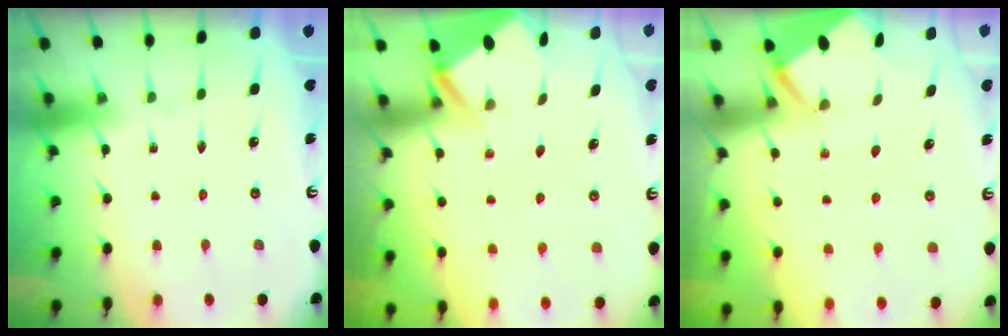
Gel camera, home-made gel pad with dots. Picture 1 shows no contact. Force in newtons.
{"total": 3.0, "press": 2.9, "slide": 0.4}
{"total": 2.6, "press": 2.6, "slide": 0.3}